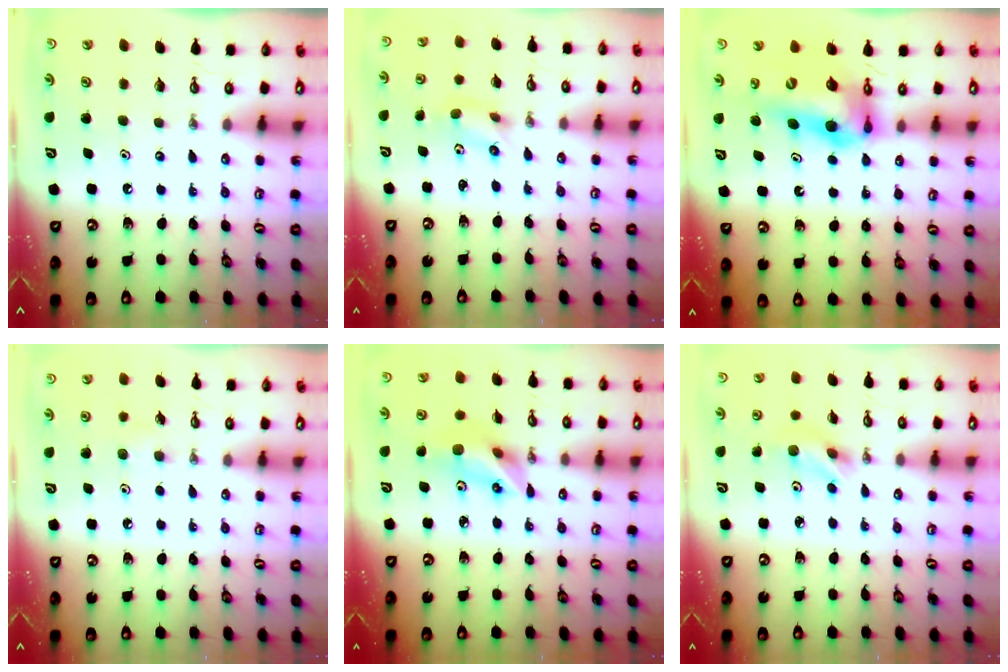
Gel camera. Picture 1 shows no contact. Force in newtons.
{"total": 2.3, "press": 2.2, "slide": 0.8}
{"total": 14.3, "press": 13.7, "slide": 4.2}
{"total": 5.2, "press": 5.0, "slide": 1.4}
{"total": 10.5, "press": 10.2, "slide": 2.8}
{"total": 5.5, "press": 3.8, "slide": 4.0}